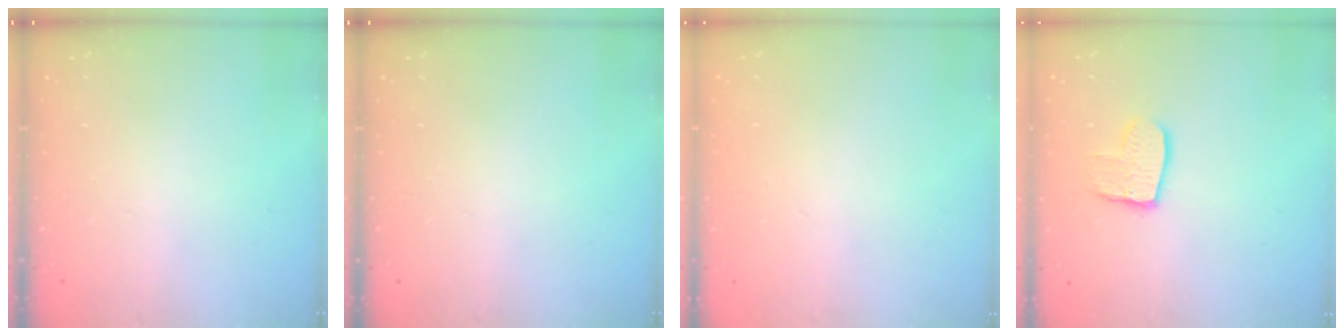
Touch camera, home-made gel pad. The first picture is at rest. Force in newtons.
{"total": 0.0}
{"total": 0.0}
{"total": 10.1, "press": 10.0, "slide": 0.7}